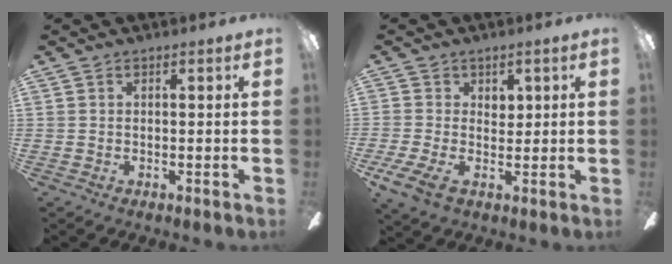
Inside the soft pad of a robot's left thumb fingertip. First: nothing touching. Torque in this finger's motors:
{"motor_torque": [0.19, 0.42, 0.51, -0.42, 0.11]}